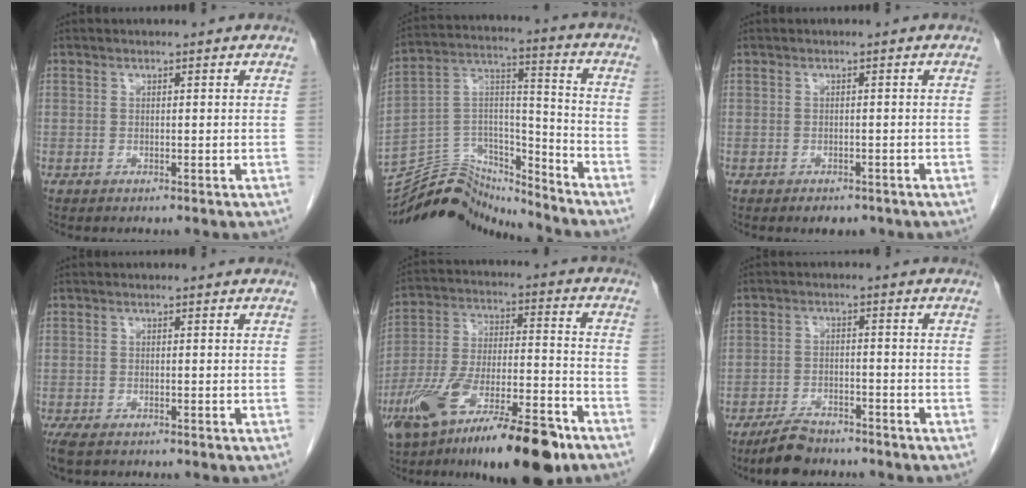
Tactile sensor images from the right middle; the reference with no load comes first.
{"total": 16.1, "force": [-15.8, 2.5, 1.7], "torque": [-0.034, 0.047, -0.277]}
{"total": 2.0, "force": [-1.5, 1.1, 0.8], "torque": [-0.010, 0.000, -0.014]}
{"total": 3.8, "force": [-2.9, 1.6, 2.0], "torque": [-0.039, -0.010, -0.047]}
{"total": 21.6, "force": [-13.6, 4.5, 16.1], "torque": [-0.258, -0.020, -0.234]}
{"total": 6.1, "force": [-5.2, 2.0, 2.4], "torque": [-0.050, -0.009, -0.093]}